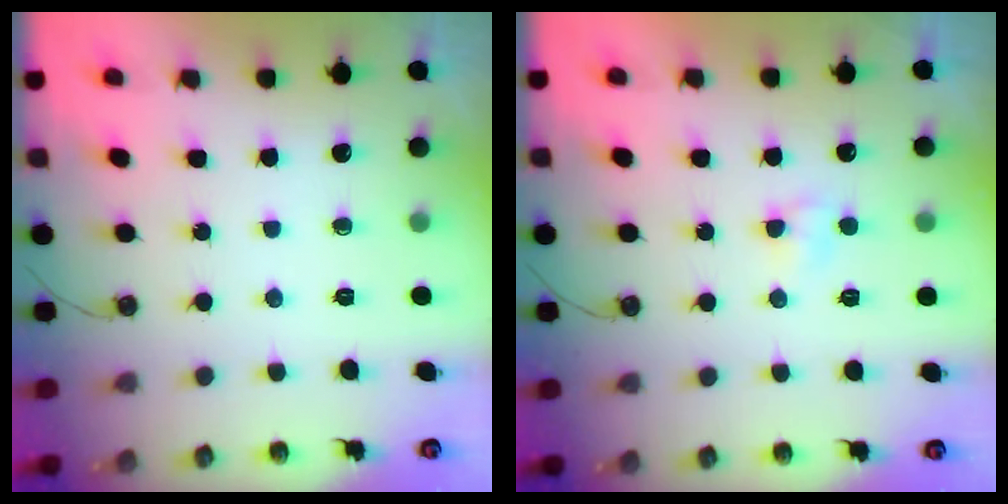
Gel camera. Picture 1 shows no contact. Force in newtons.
{"total": 3.4, "press": 3.4, "slide": 0.5}